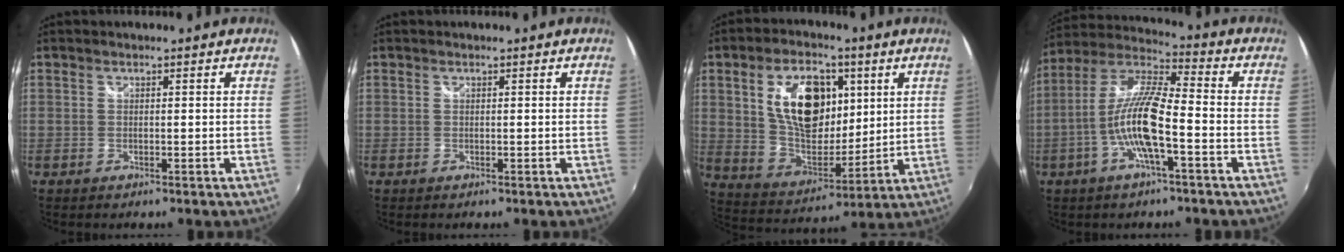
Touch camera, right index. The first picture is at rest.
{"total": 0.0}
{"total": 17.0, "force": [5.4, 9.6, 13.0], "torque": [-0.234, 0.007, 0.108]}
{"total": 12.6, "force": [-4.0, 2.1, 11.8], "torque": [-0.229, 0.002, -0.076]}